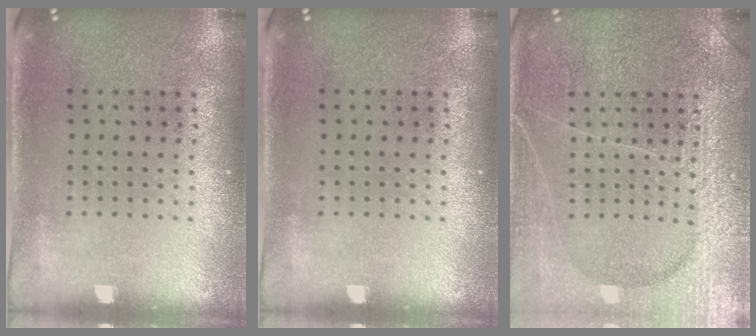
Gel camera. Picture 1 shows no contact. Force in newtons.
{"total": 0.0}
{"total": 6.1, "press": 6.0, "slide": 0.9}